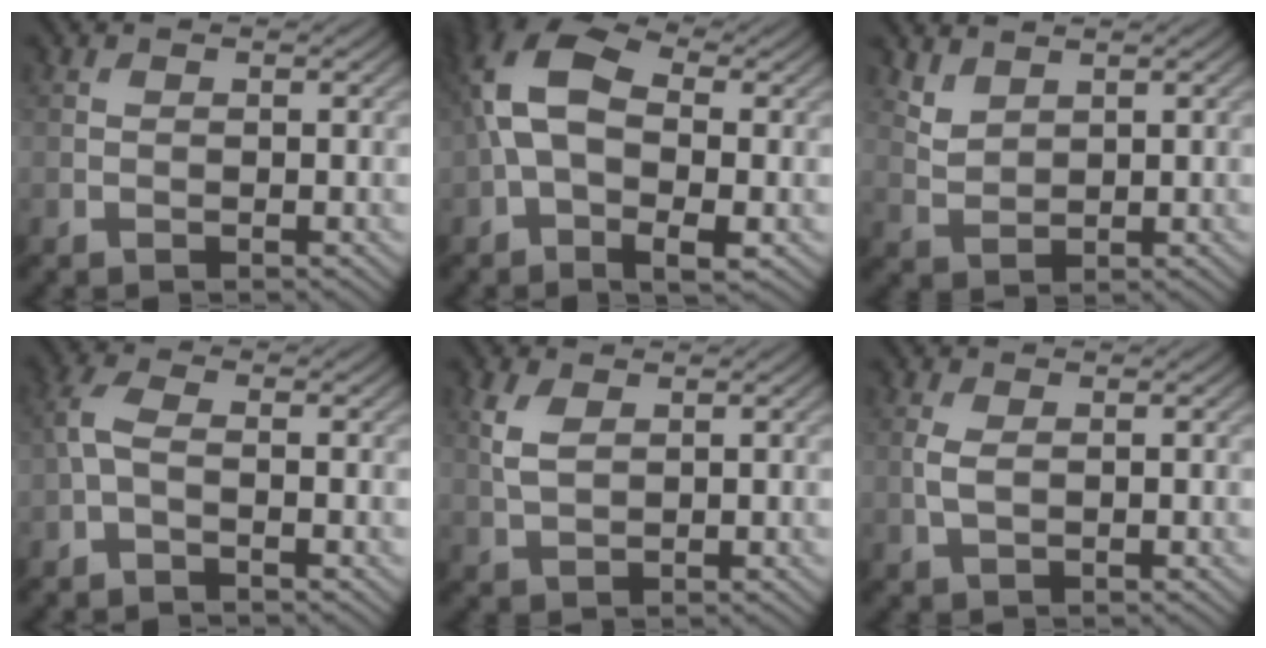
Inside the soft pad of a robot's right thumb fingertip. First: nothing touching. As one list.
[{"total": 12.0, "force": [0.1, 6.7, 10.0], "torque": [-0.232, 0.005, -0.006]}, {"total": 2.7, "force": [2.2, 1.1, 1.2], "torque": [-0.034, -0.003, 0.056]}, {"total": 3.0, "force": [-0.5, 1.3, 2.7], "torque": [-0.072, 0.006, -0.020]}, {"total": 3.4, "force": [1.3, 1.8, 2.5], "torque": [-0.068, 0.002, 0.029]}, {"total": 1.9, "force": [0.2, 1.0, 1.7], "torque": [-0.049, 0.001, 0.004]}]